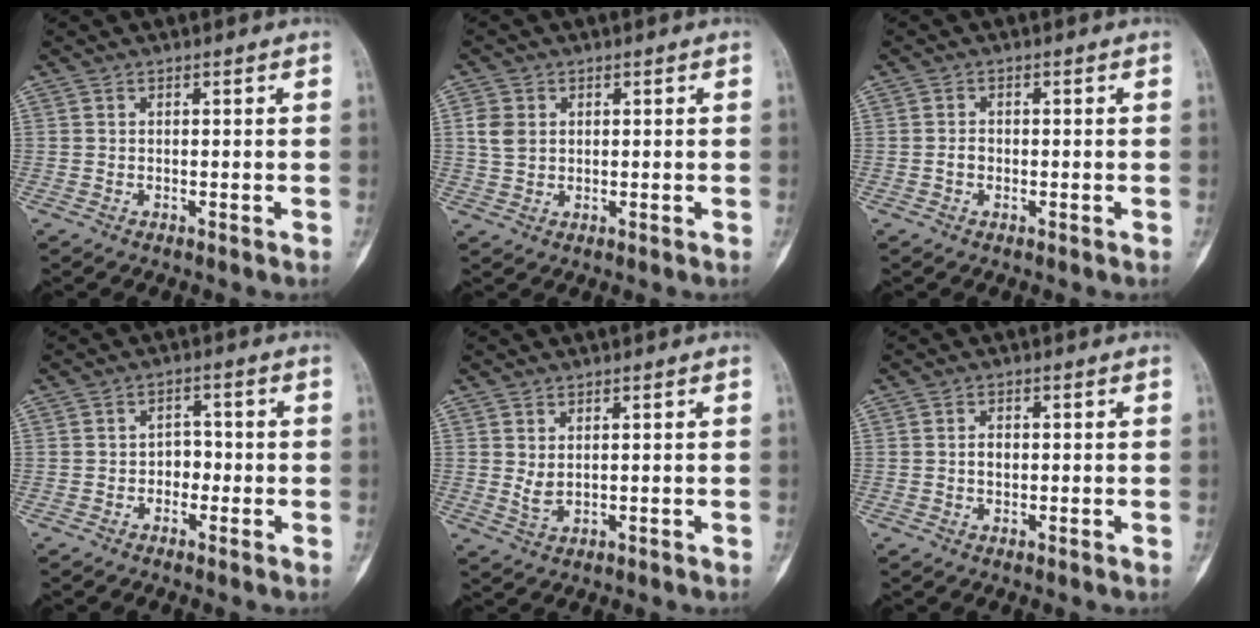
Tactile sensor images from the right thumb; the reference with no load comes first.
{"total": 3.9, "force": [0.9, 3.1, 2.2], "torque": [-0.034, 0.003, 0.019]}
{"total": 1.5, "force": [-0.4, 1.1, 0.9], "torque": [-0.011, 0.006, -0.008]}
{"total": 3.0, "force": [-1.0, 2.3, 1.6], "torque": [0.001, 0.014, -0.024]}
{"total": 2.3, "force": [0.6, 1.3, 1.8], "torque": [-0.030, -0.007, 0.018]}
{"total": 1.7, "force": [0.0, 1.2, 1.2], "torque": [-0.017, 0.003, -0.003]}